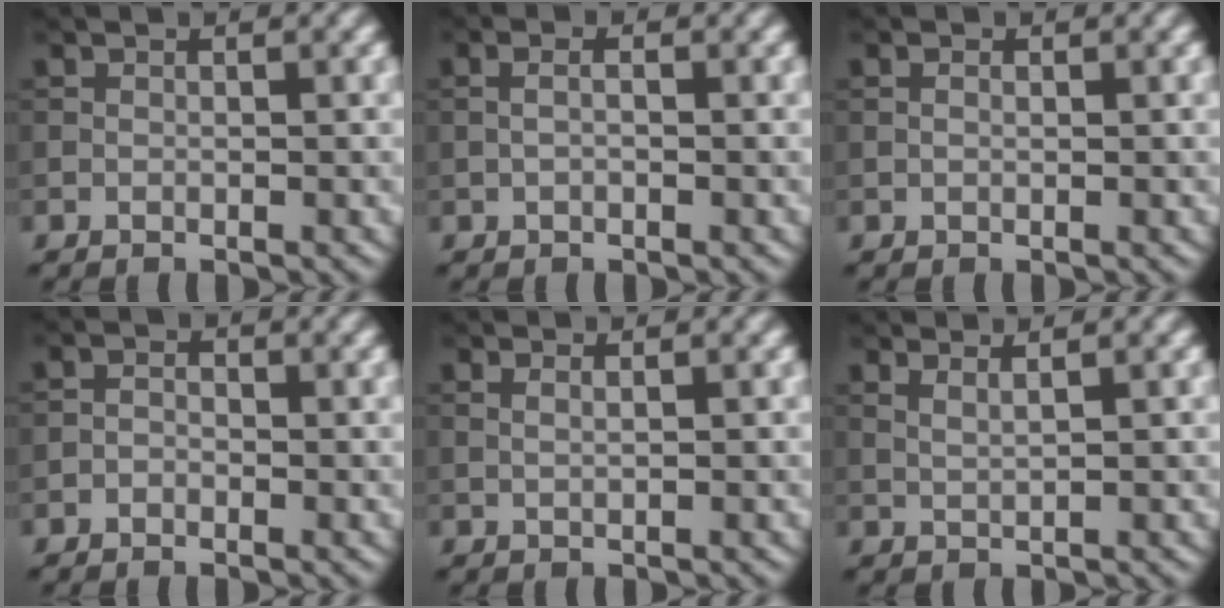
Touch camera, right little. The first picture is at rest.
{"total": 1.9, "force": [0.3, 1.1, 1.5], "torque": [-0.018, 0.004, -0.012]}
{"total": 0.7, "force": [0.2, 0.4, 0.5], "torque": [-0.007, -0.004, 0.004]}
{"total": 0.9, "force": [-0.6, 0.6, 0.4], "torque": [-0.005, 0.002, -0.015]}
{"total": 1.2, "force": [0.7, 0.4, 0.8], "torque": [-0.009, -0.005, 0.004]}
{"total": 2.0, "force": [1.3, 0.6, 1.3], "torque": [-0.017, -0.001, 0.014]}